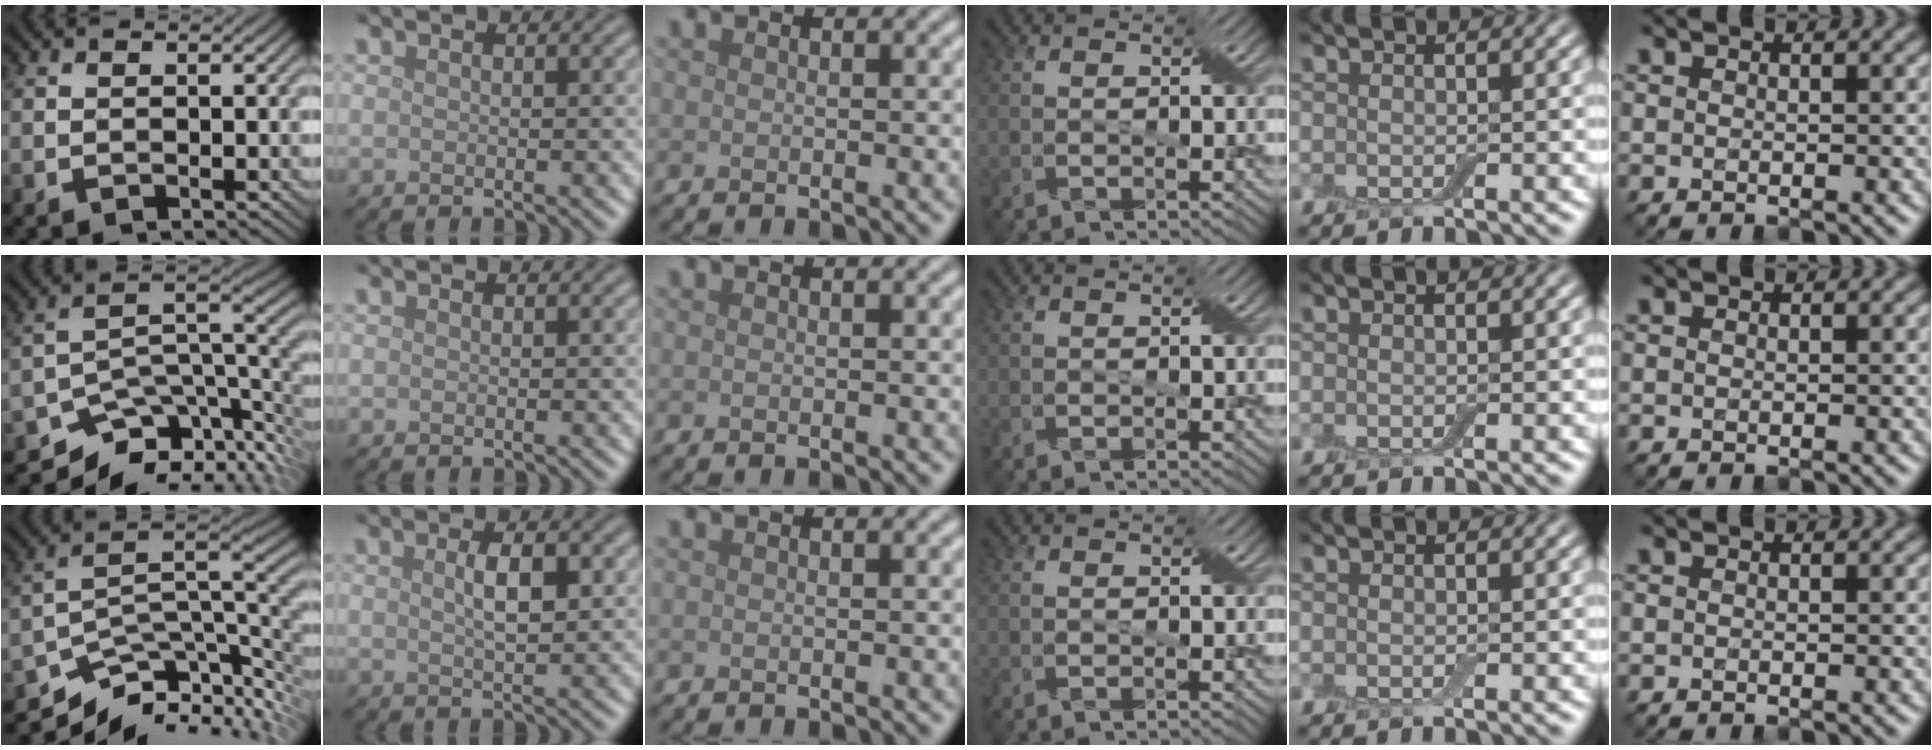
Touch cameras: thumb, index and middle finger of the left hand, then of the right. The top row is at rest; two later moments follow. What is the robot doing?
{"motion": "wrap", "object": "bandage"}